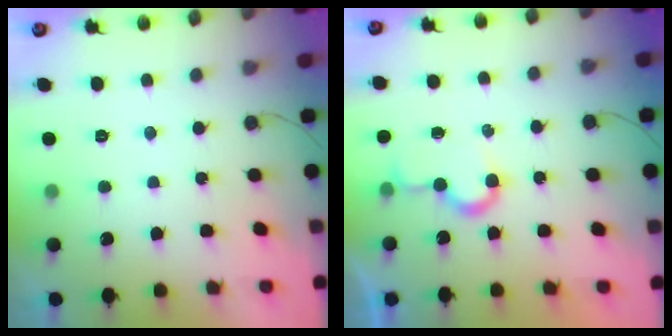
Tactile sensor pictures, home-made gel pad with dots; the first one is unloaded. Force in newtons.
{"total": 5.8, "press": 5.8, "slide": 0.6}